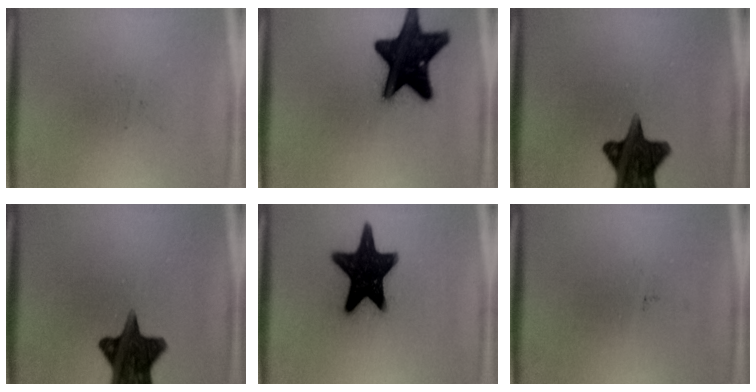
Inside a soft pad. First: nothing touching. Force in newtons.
{"total": 18.6}
{"total": 14.3}
{"total": 14.3}
{"total": 18.7}
{"total": 0.0}